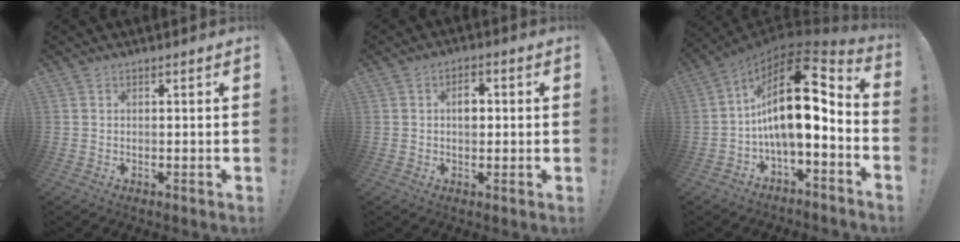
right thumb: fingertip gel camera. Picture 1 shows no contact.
{"total": 4.5, "force": [0.6, 3.1, 3.2], "torque": [-0.035, 0.001, 0.002]}
{"total": 19.8, "force": [2.9, 8.6, 17.5], "torque": [-0.304, -0.022, 0.050]}